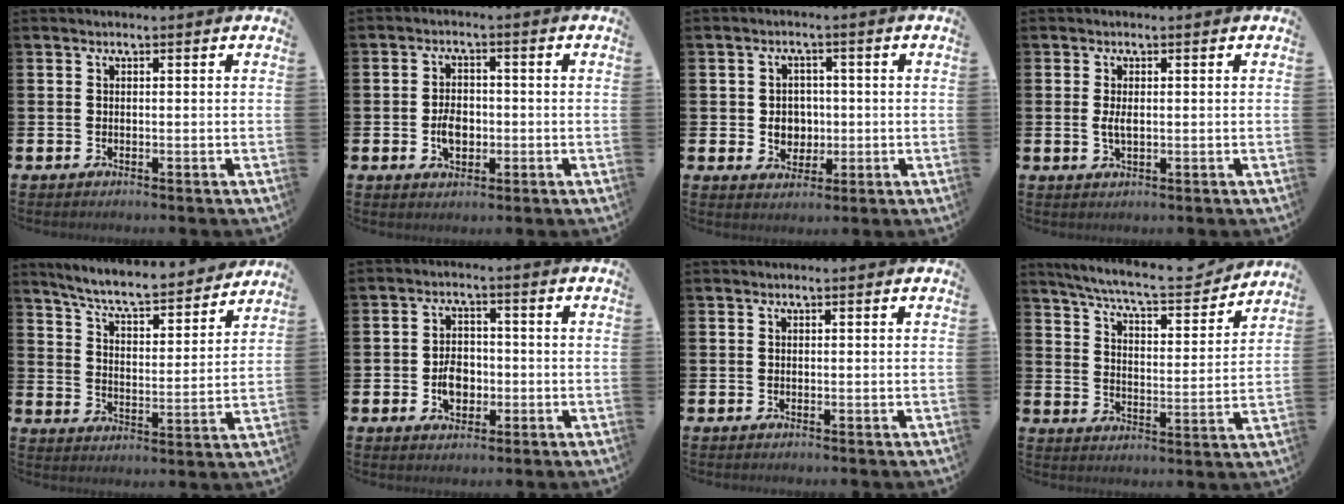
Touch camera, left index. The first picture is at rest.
{"total": 3.9, "force": [-0.8, 2.6, 2.8], "torque": [-0.040, 0.002, -0.018]}
{"total": 3.6, "force": [0.0, 3.3, 1.5], "torque": [-0.020, 0.003, -0.010]}
{"total": 2.3, "force": [0.1, 1.0, 2.1], "torque": [-0.037, 0.002, 0.000]}
{"total": 7.3, "force": [6.9, 0.8, 2.4], "torque": [-0.073, -0.056, 0.115]}
{"total": 4.6, "force": [-1.1, 3.4, 2.9], "torque": [-0.045, 0.003, -0.023]}
{"total": 0.0}
{"total": 7.7, "force": [7.1, 0.7, 2.7], "torque": [-0.076, -0.053, 0.120]}